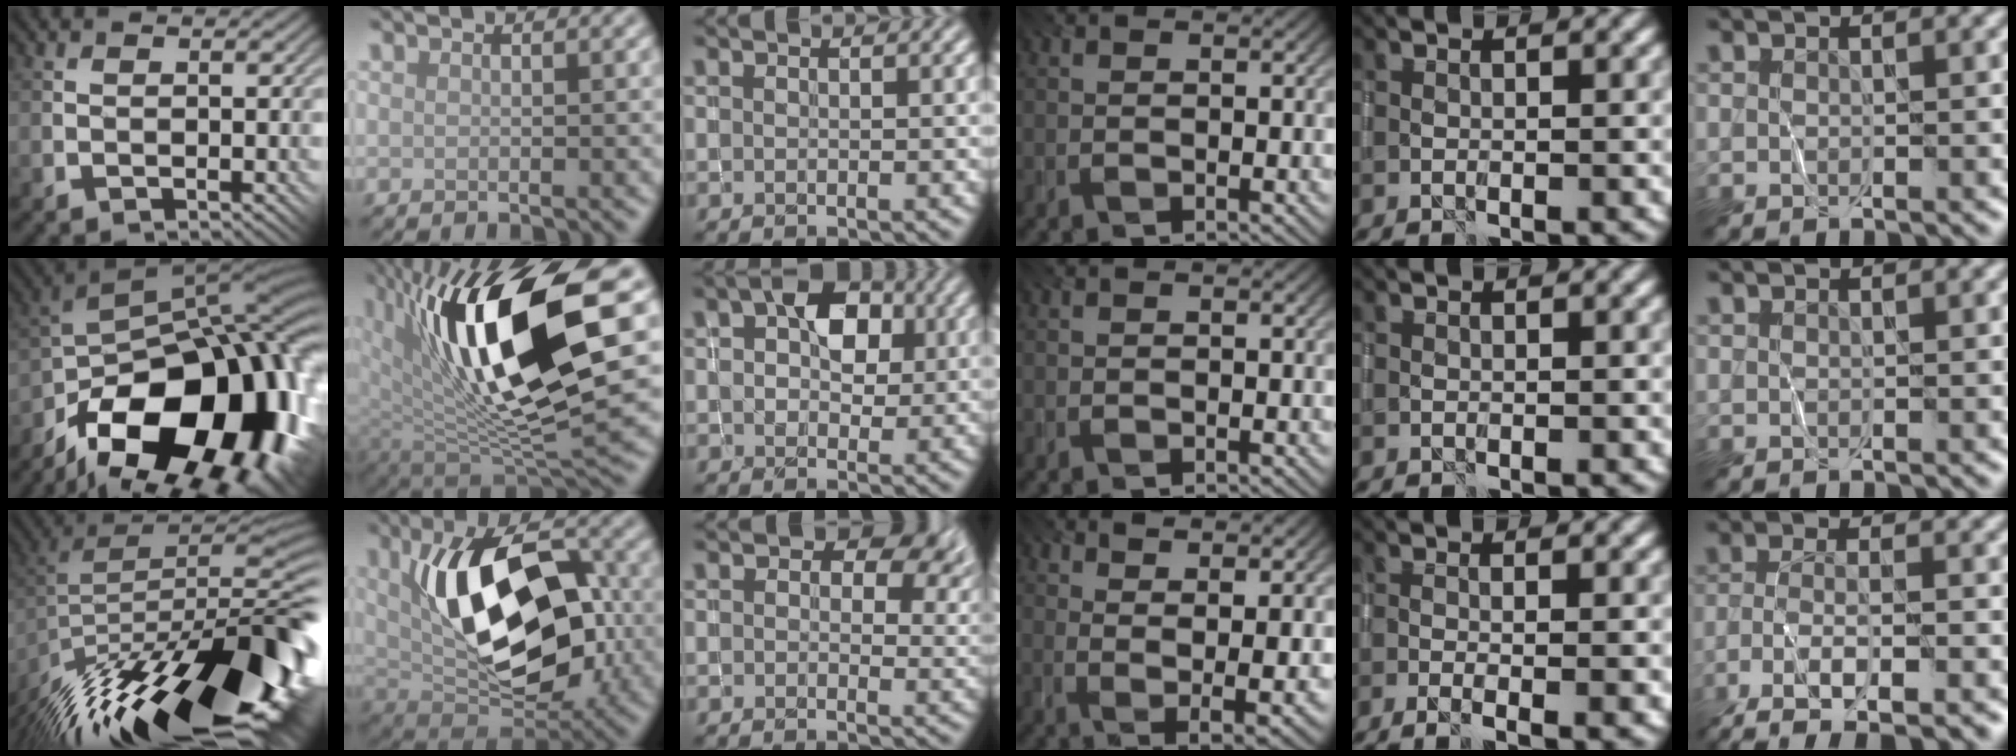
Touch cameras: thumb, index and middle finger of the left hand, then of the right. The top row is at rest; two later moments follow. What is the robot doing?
{"motion": "wrap", "object": "yarn"}